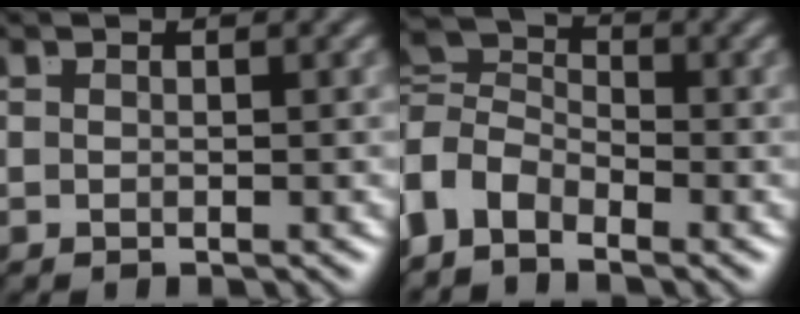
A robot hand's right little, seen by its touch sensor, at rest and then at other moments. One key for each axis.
{"total": 6.9, "fx": -0.7, "fy": 5.9, "fz": 3.5, "tx": -0.088, "ty": -0.022, "tz": -0.013}